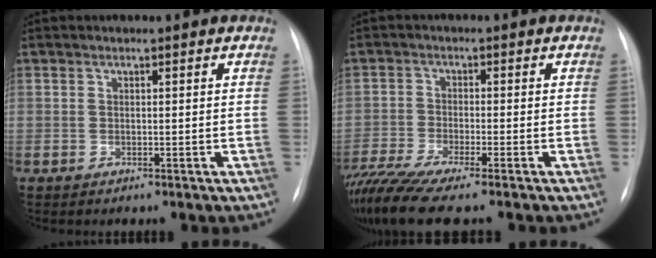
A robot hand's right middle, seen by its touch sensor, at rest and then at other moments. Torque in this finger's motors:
{"motor_torque": [1.12, -1.02, 0.32, 0.12]}